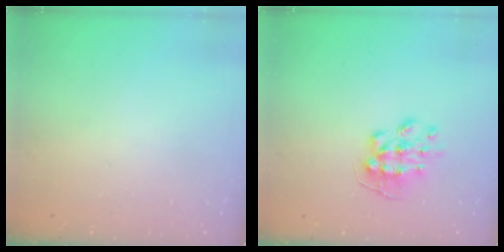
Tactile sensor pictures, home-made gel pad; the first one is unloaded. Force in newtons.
{"total": 8.3, "press": 8.3, "slide": 0.2}